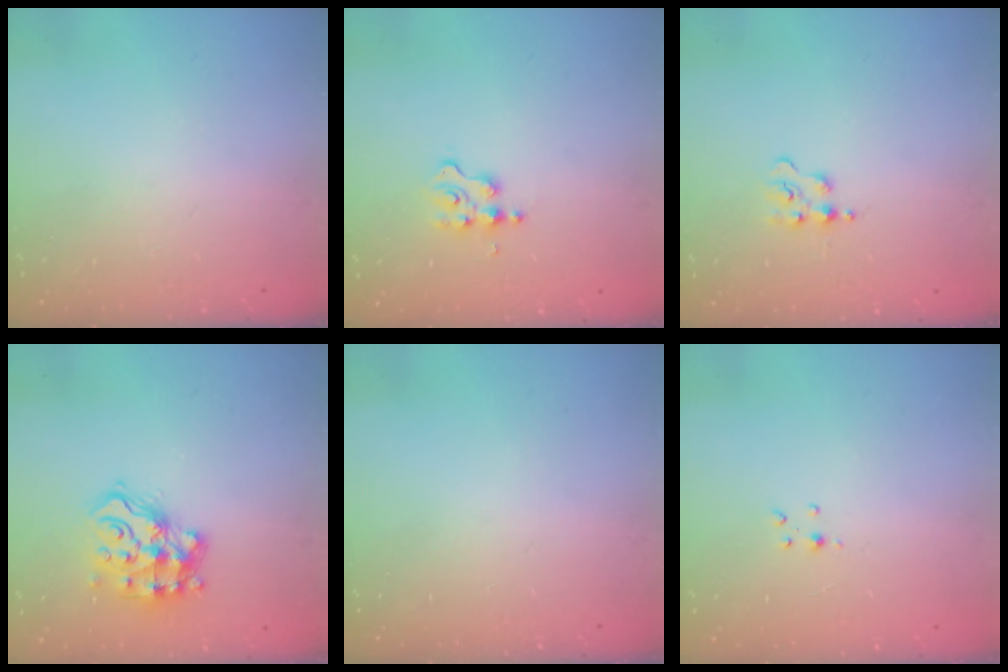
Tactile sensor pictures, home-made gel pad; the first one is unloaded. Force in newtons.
{"total": 3.1, "press": 3.1, "slide": 0.4}
{"total": 2.9, "press": 2.9, "slide": 0.4}
{"total": 13.8, "press": 13.8, "slide": 1.0}
{"total": 0.0}
{"total": 2.8, "press": 2.8, "slide": 0.4}